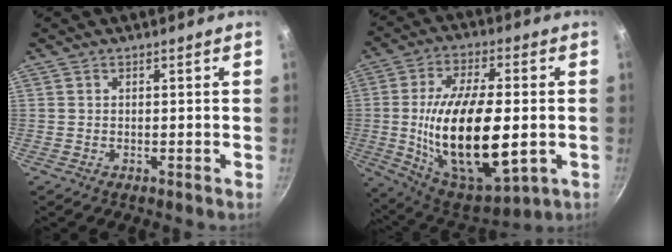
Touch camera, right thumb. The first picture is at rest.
{"total": 24.7, "force": [-2.4, 11.1, 21.9], "torque": [-0.395, 0.001, -0.027]}